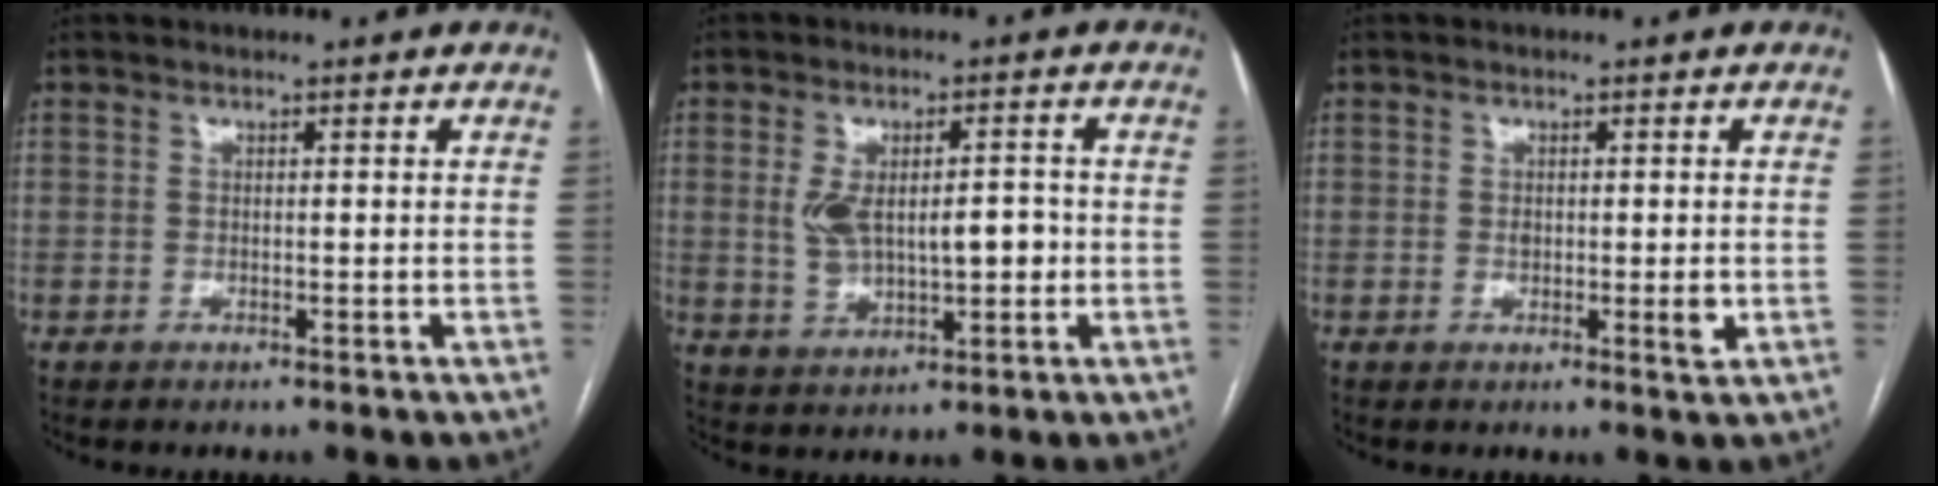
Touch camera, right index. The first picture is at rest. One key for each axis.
{"total": 8.4, "fx": 0.0, "fy": 4.2, "fz": 7.4, "tx": -0.132, "ty": 0.017, "tz": 0.016}
{"total": 3.2, "fx": -0.3, "fy": 1.1, "fz": 3.0, "tx": -0.046, "ty": -0.006, "tz": -0.003}